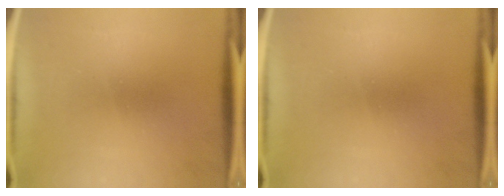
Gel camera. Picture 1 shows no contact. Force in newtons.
{"total": 0.0}